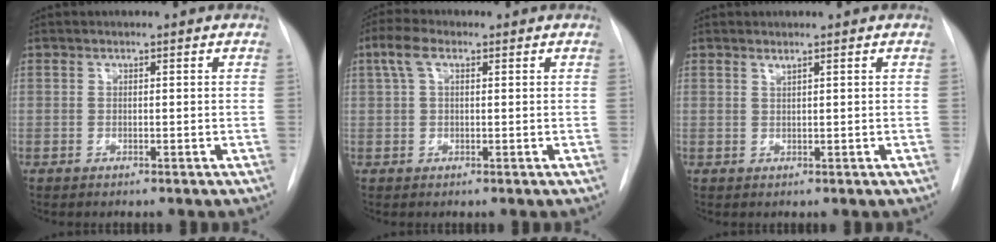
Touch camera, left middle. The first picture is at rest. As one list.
[{"total": 3.8, "force": [1.7, 1.6, 3.0], "torque": [-0.073, 0.025, 0.036]}, {"total": 0.7, "force": [0.6, -0.2, 0.4], "torque": [-0.016, -0.009, 0.013]}]